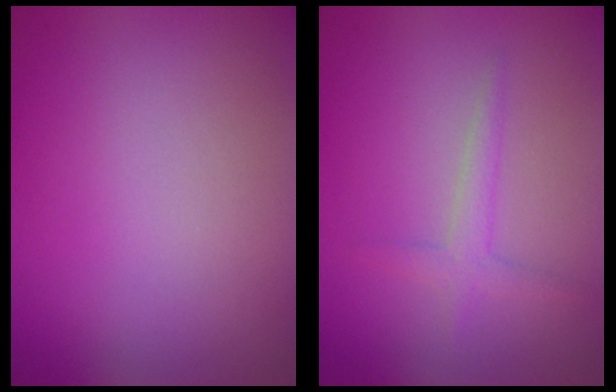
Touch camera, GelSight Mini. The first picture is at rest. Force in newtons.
{"total": 1.7, "press": 1.7, "slide": 0.0}